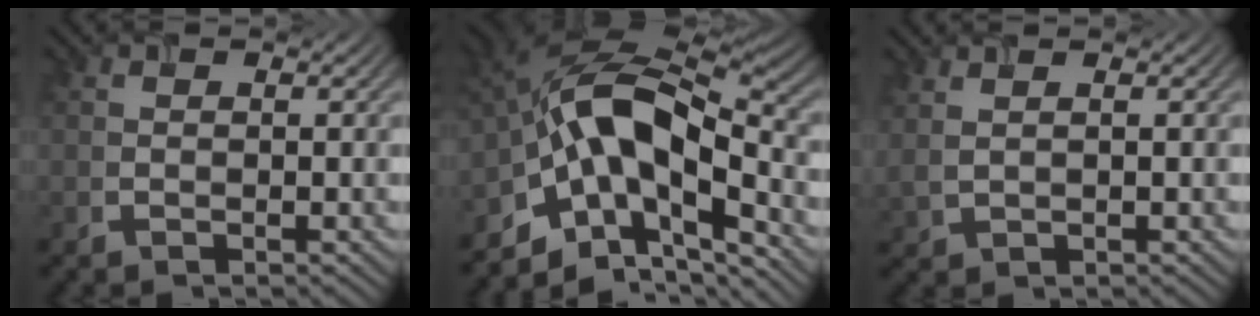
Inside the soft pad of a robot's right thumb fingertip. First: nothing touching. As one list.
[{"total": 14.4, "force": [-3.8, 7.5, 11.6], "torque": [-0.204, 0.005, -0.083]}, {"total": 1.8, "force": [1.4, 0.2, 1.2], "torque": [-0.032, 0.001, 0.026]}]